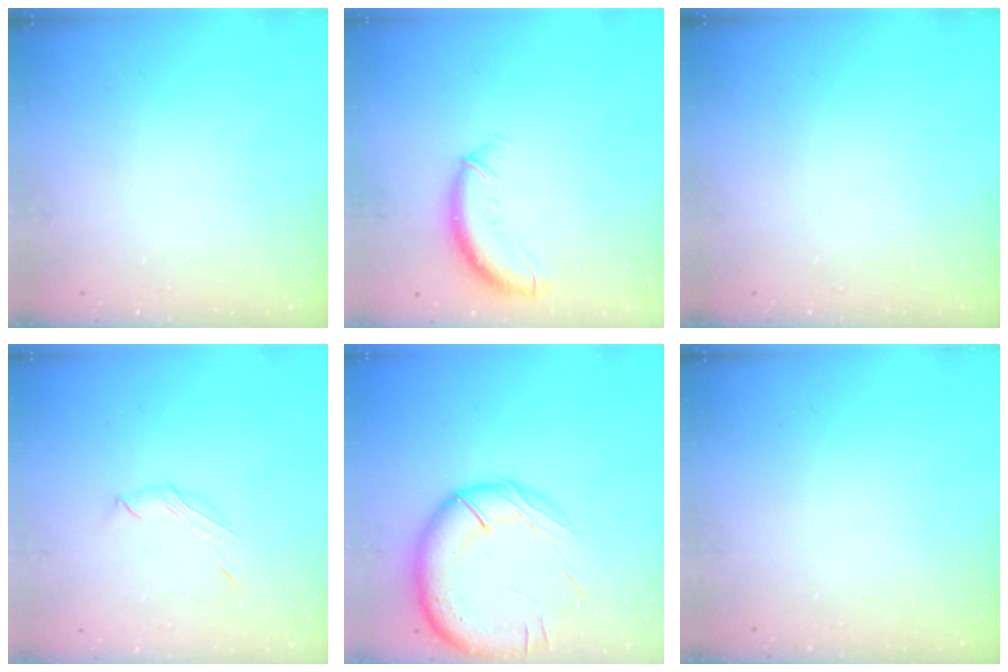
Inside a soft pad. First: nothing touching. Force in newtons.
{"total": 10.6, "press": 10.6, "slide": 1.0}
{"total": 0.0}
{"total": 5.7, "press": 5.6, "slide": 1.1}
{"total": 19.3, "press": 19.1, "slide": 2.8}
{"total": 0.0}